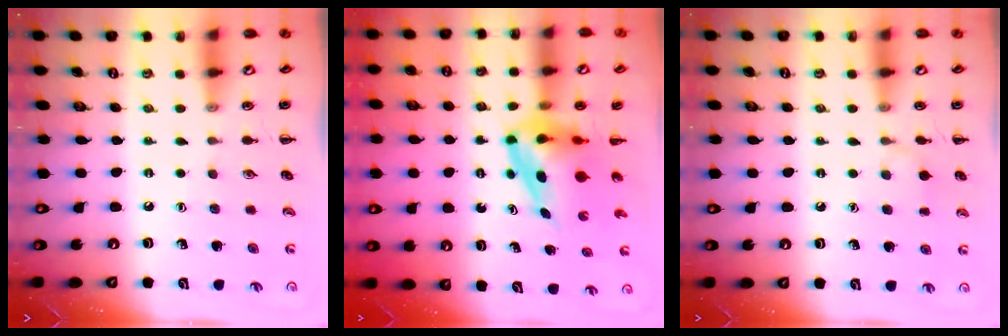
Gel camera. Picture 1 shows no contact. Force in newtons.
{"total": 5.8, "press": 5.6, "slide": 1.7}
{"total": 5.9, "press": 5.6, "slide": 2.0}